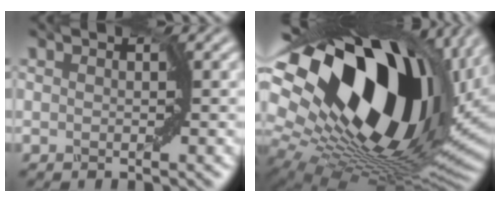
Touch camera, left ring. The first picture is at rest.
{"total": 20.7, "force": [6.9, 11.2, 15.9], "torque": [-0.290, 0.003, 0.122]}